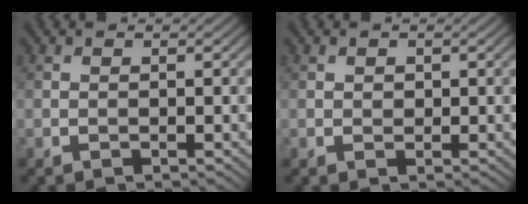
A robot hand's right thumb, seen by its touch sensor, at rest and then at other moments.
{"total": 0.7, "force": [0.2, 0.6, 0.2], "torque": [-0.007, -0.004, 0.004]}